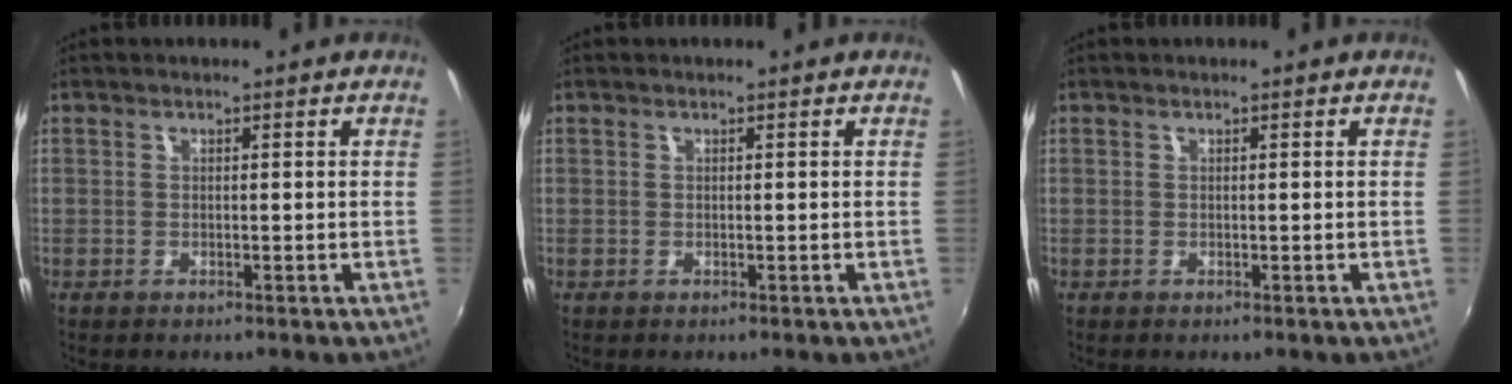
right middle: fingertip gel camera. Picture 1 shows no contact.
{"total": 0.0}
{"total": 0.0}